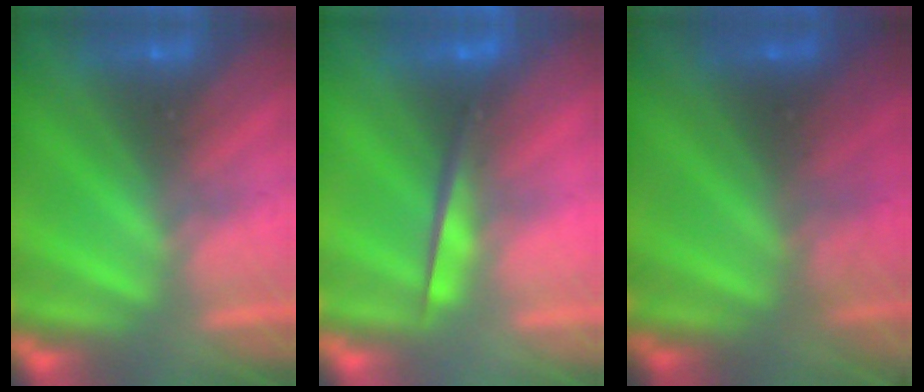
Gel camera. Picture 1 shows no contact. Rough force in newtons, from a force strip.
{"total": 4.7}
{"total": 2.7}